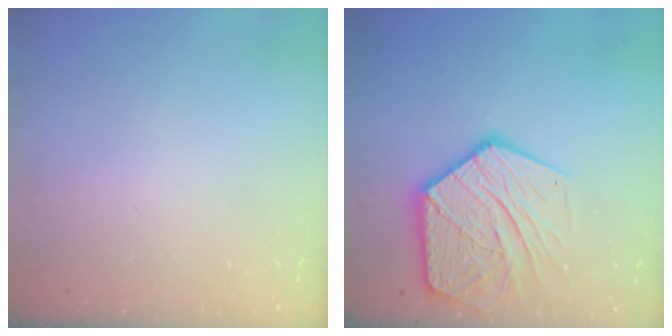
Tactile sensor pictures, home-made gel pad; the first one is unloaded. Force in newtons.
{"total": 18.5, "press": 18.4, "slide": 1.4}